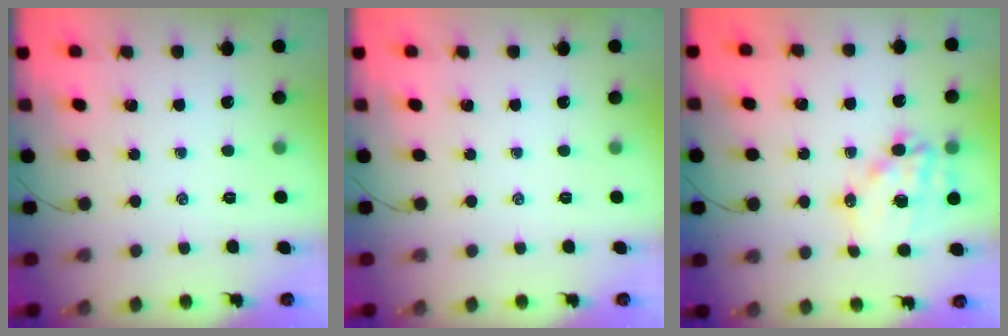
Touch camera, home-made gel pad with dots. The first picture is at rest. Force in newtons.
{"total": 0.0}
{"total": 14.3, "press": 13.9, "slide": 3.6}